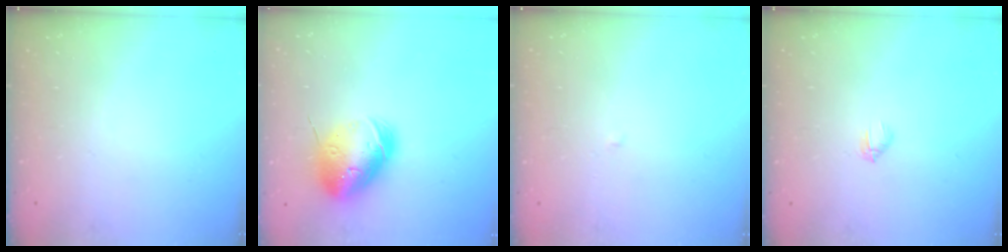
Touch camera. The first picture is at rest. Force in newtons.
{"total": 19.7, "press": 19.5, "slide": 2.9}
{"total": 1.9, "press": 1.9, "slide": 0.3}
{"total": 2.7, "press": 2.5, "slide": 0.8}